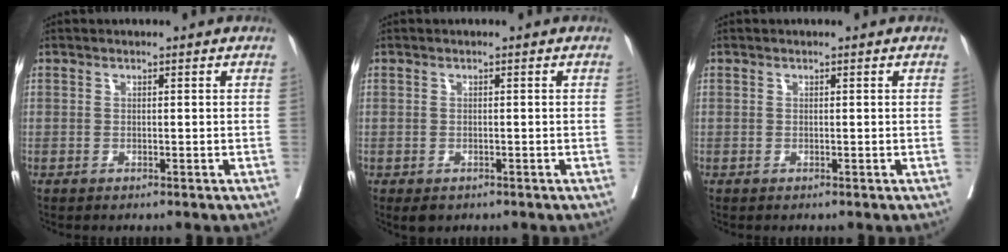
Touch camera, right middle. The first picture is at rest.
{"total": 3.0, "force": [-2.2, 1.7, 1.2], "torque": [-0.014, -0.003, -0.029]}
{"total": 0.0}